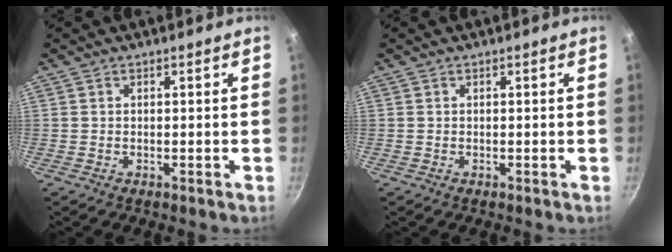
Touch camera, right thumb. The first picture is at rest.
{"total": 0.0}